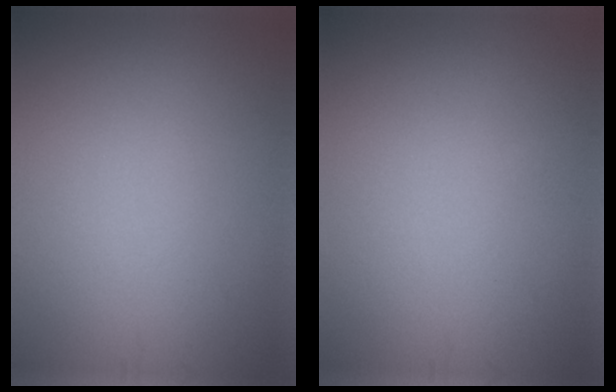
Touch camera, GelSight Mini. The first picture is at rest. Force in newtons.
{"total": 0.0}